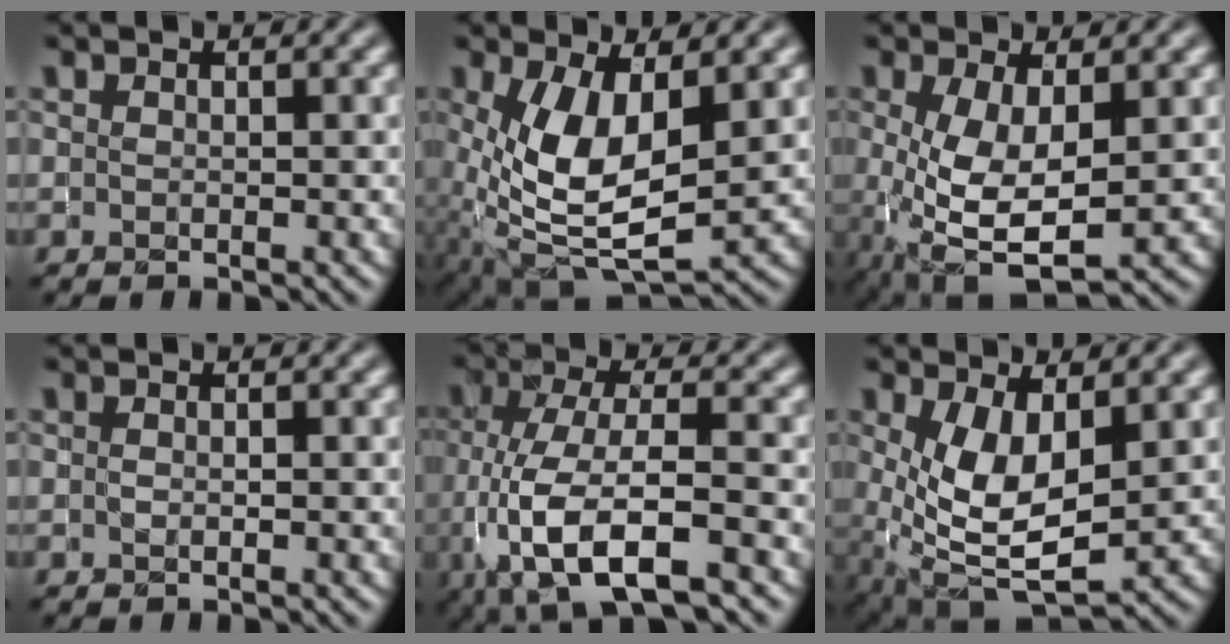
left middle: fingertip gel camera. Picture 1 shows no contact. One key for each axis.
{"total": 9.1, "fx": 0.6, "fy": 4.4, "fz": 7.9, "tx": -0.174, "ty": -0.005, "tz": 0.012}
{"total": 7.2, "fx": -0.8, "fy": 3.1, "fz": 6.4, "tx": -0.144, "ty": -0.012, "tz": -0.007}
{"total": 0.0}
{"total": 9.7, "fx": -3.6, "fy": 3.4, "fz": 8.3, "tx": -0.160, "ty": -0.006, "tz": -0.066}
{"total": 7.2, "fx": 0.7, "fy": 3.6, "fz": 6.2, "tx": -0.135, "ty": -0.007, "tz": 0.019}